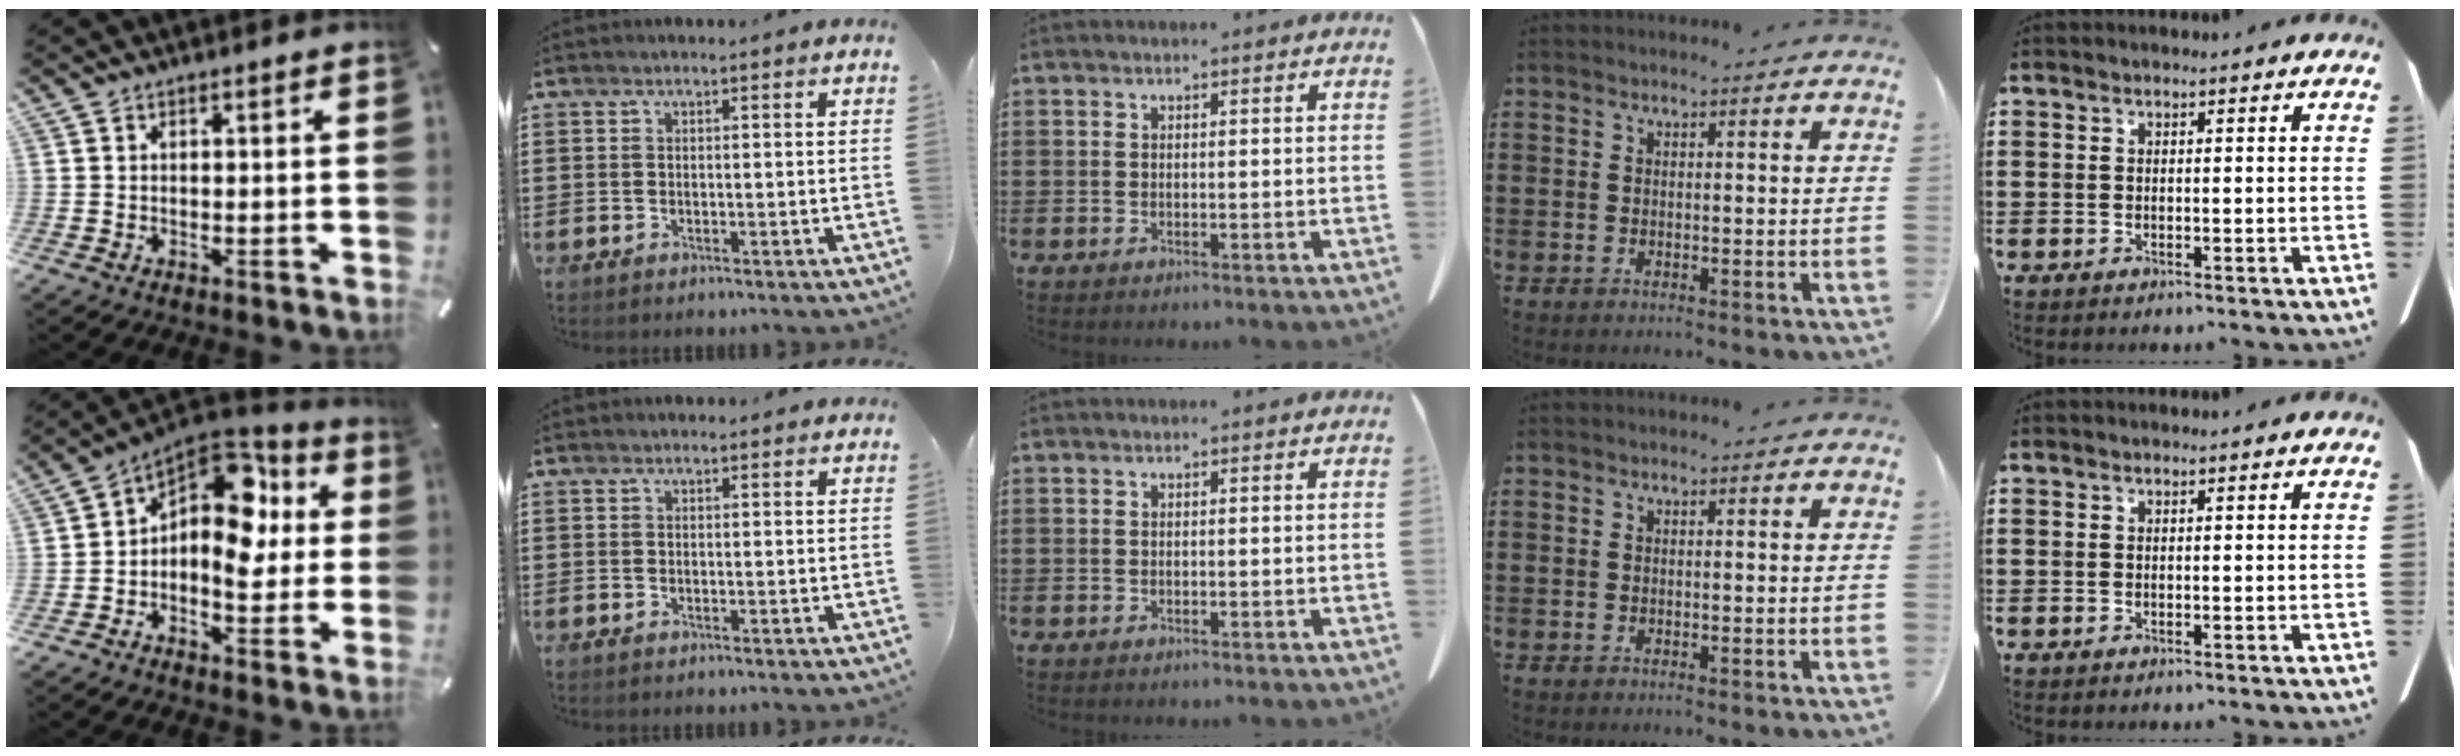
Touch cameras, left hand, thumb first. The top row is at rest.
{"thumb": {"total": 13.7, "force": [2.4, 8.9, 10.1], "torque": [-0.154, -0.022, 0.039]}, "index": {"total": 0.6, "force": [0.5, 0.3, 0.1], "torque": [-0.003, 0.004, 0.009]}}